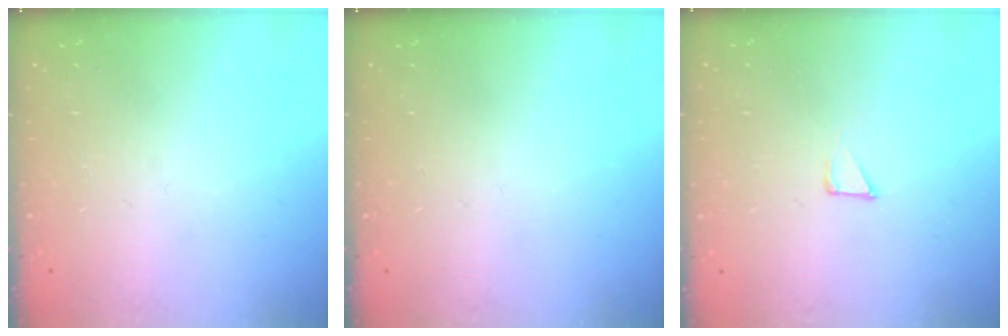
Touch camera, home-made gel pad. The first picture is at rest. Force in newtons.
{"total": 0.0}
{"total": 3.9, "press": 3.9, "slide": 0.3}